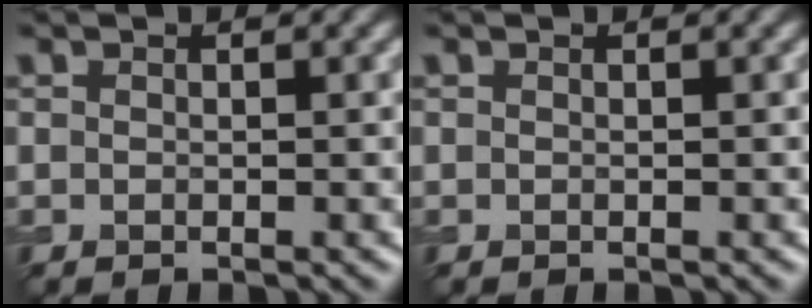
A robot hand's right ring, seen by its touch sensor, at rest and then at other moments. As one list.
[{"total": 0.0}]